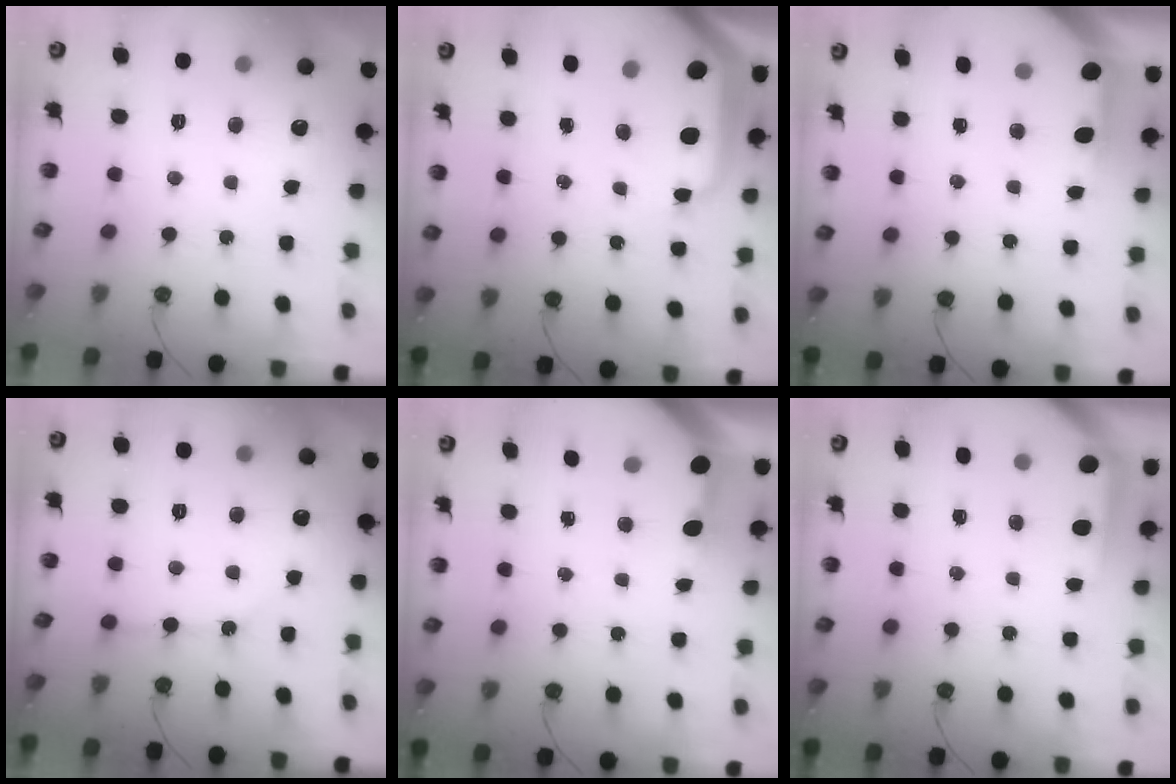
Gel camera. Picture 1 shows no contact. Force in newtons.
{"total": 12.4, "press": 12.4, "slide": 1.3}
{"total": 3.8, "press": 3.7, "slide": 0.5}
{"total": 2.2, "press": 2.2, "slide": 0.3}
{"total": 3.3, "press": 3.3, "slide": 0.4}
{"total": 3.7, "press": 3.6, "slide": 0.3}